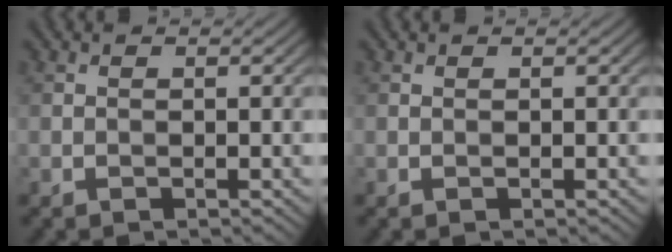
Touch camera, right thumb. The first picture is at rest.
{"total": 0.0}